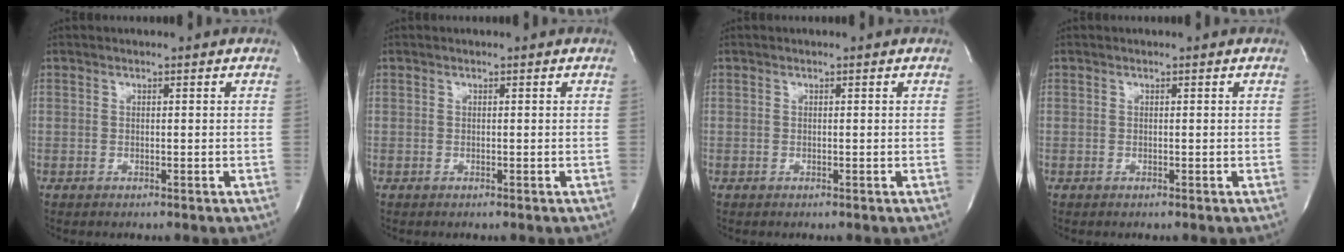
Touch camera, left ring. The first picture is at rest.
{"total": 0.0}
{"total": 0.0}
{"total": 0.0}